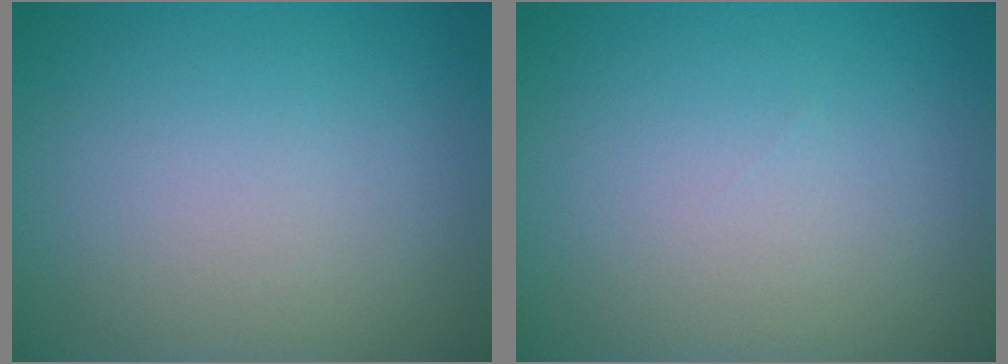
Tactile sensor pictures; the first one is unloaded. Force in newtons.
{"total": 0.0}